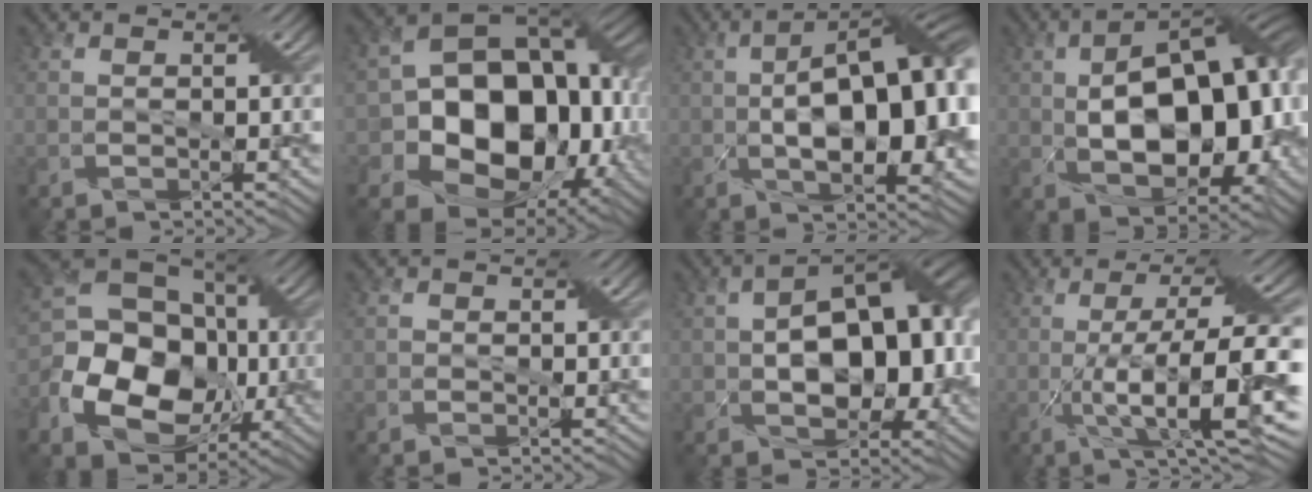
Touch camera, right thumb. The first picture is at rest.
{"total": 18.5, "force": [-2.5, 13.7, 12.1], "torque": [-0.207, -0.034, -0.022]}
{"total": 15.8, "force": [-0.3, 7.0, 14.2], "torque": [-0.208, 0.012, -0.003]}
{"total": 16.4, "force": [-0.1, 8.9, 13.8], "torque": [-0.213, 0.007, -0.001]}
{"total": 18.4, "force": [-3.7, 14.0, 11.4], "torque": [-0.226, -0.018, -0.078]}
{"total": 0.6, "force": [-0.2, 0.5, 0.1], "torque": [-0.001, -0.002, -0.005]}
{"total": 13.6, "force": [-0.3, 7.8, 11.1], "torque": [-0.153, 0.011, -0.006]}
{"total": 13.4, "force": [-2.4, 3.1, 12.9], "torque": [-0.212, 0.005, -0.037]}